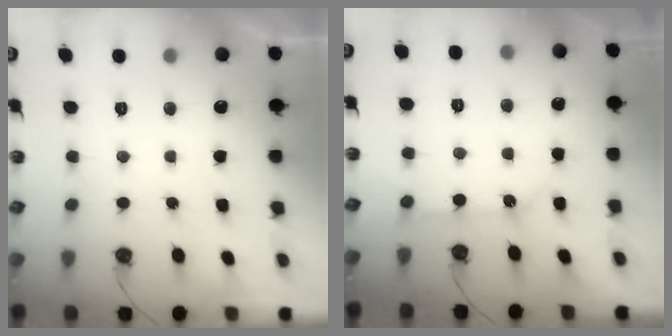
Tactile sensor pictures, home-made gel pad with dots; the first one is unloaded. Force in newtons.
{"total": 7.1, "press": 7.1, "slide": 0.3}